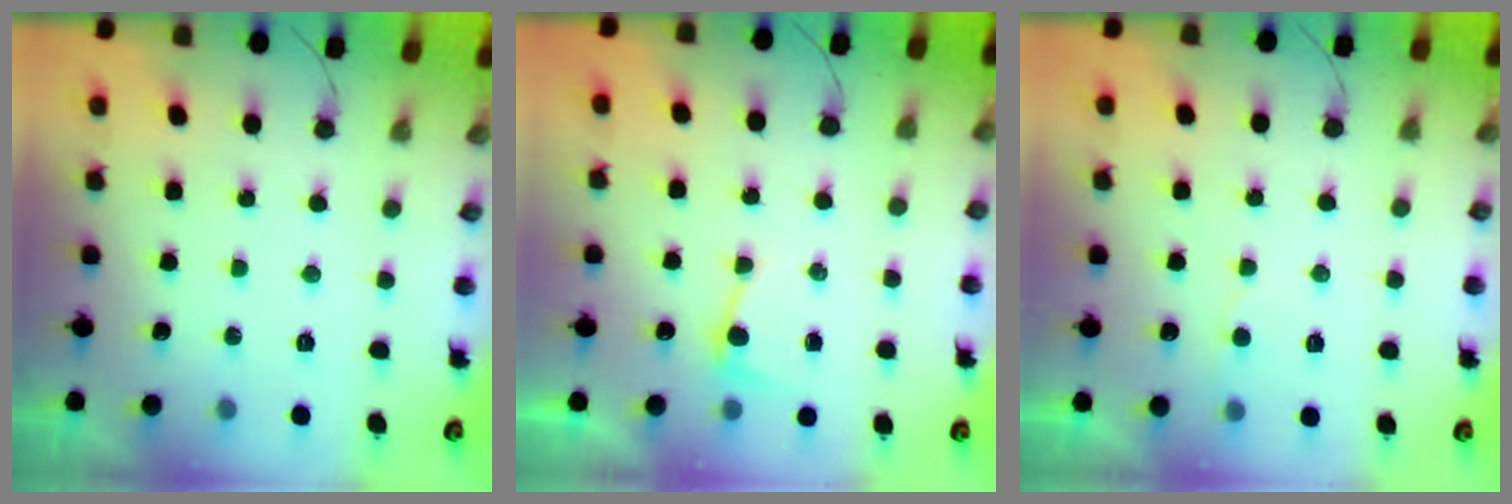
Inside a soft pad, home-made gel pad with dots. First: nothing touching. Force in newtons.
{"total": 3.7, "press": 3.7, "slide": 0.5}
{"total": 5.1, "press": 5.0, "slide": 0.2}